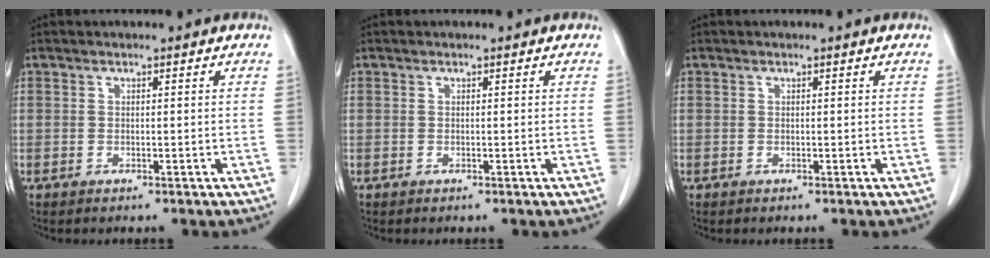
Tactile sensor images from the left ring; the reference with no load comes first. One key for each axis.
{"total": 0.0}
{"total": 0.0}